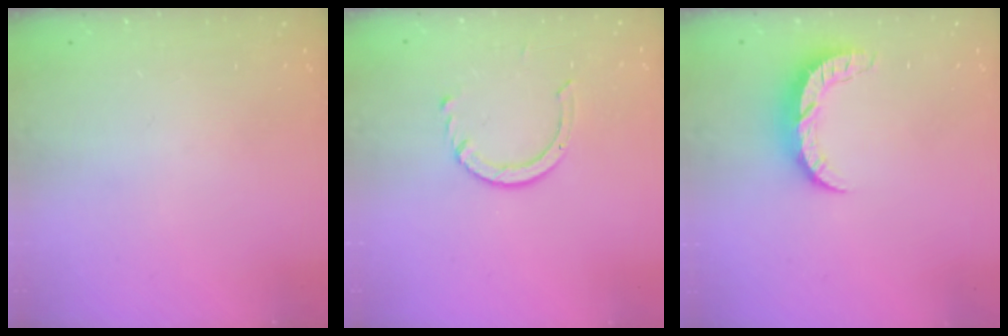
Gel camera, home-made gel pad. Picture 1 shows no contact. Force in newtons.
{"total": 4.0, "press": 3.9, "slide": 0.5}
{"total": 8.7, "press": 8.6, "slide": 0.9}